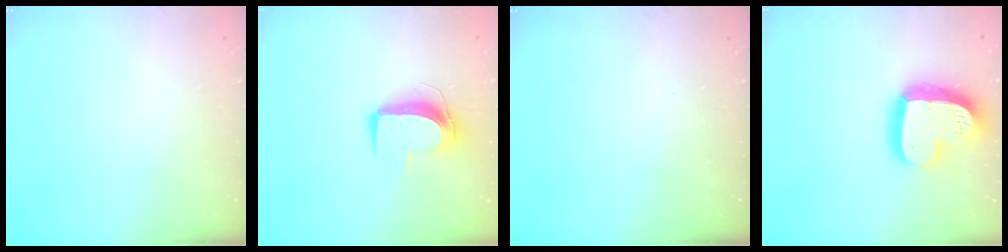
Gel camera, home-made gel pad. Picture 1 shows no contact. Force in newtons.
{"total": 9.7, "press": 9.7, "slide": 0.4}
{"total": 0.0}
{"total": 19.5, "press": 19.4, "slide": 1.7}